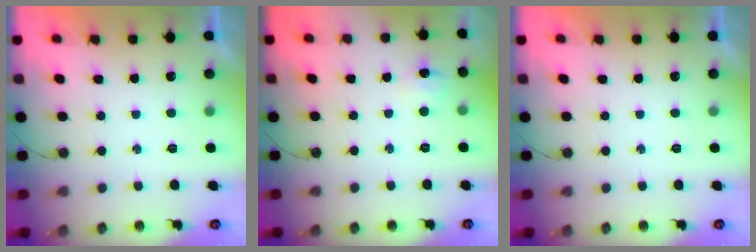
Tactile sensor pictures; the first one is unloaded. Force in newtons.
{"total": 6.5, "press": 6.5, "slide": 0.8}
{"total": 0.0}